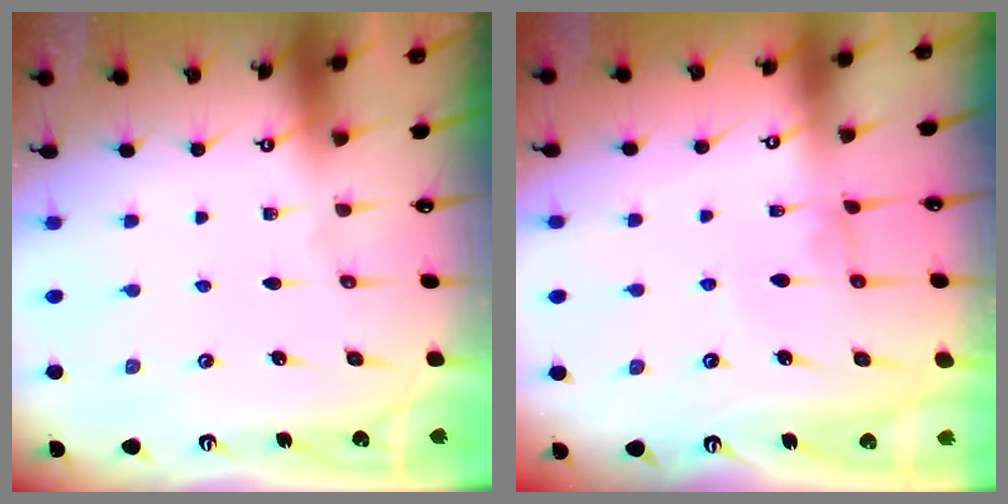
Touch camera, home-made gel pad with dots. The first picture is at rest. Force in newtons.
{"total": 1.0, "press": 0.9, "slide": 0.4}